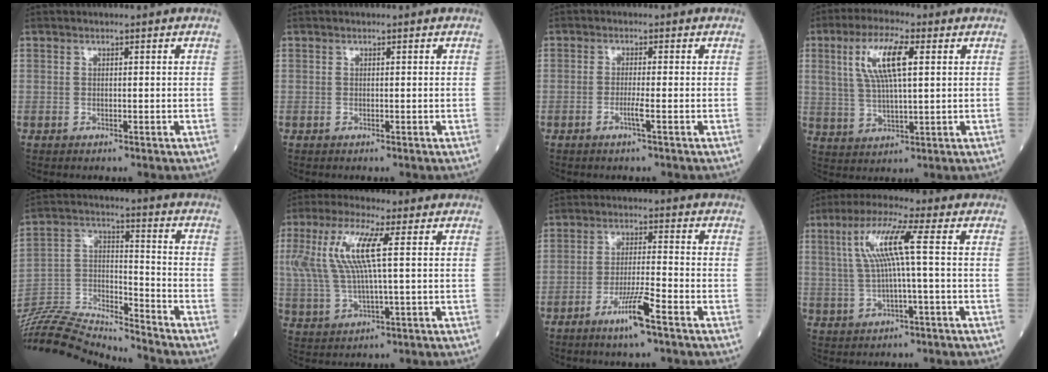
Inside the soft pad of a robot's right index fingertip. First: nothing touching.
{"total": 0.0}
{"total": 1.9, "force": [-0.8, -0.4, 1.7], "torque": [-0.037, -0.001, -0.017]}
{"total": 9.4, "force": [3.1, 2.1, 8.7], "torque": [-0.181, 0.012, 0.062]}
{"total": 18.1, "force": [-17.8, -0.1, 3.3], "torque": [-0.065, 0.029, -0.312]}
{"total": 10.4, "force": [2.5, 1.5, 9.9], "torque": [-0.235, 0.021, 0.050]}
{"total": 6.5, "force": [-3.9, -0.2, 5.2], "torque": [-0.101, -0.009, -0.073]}
{"total": 8.2, "force": [1.4, -0.5, 8.0], "torque": [-0.164, 0.018, 0.029]}